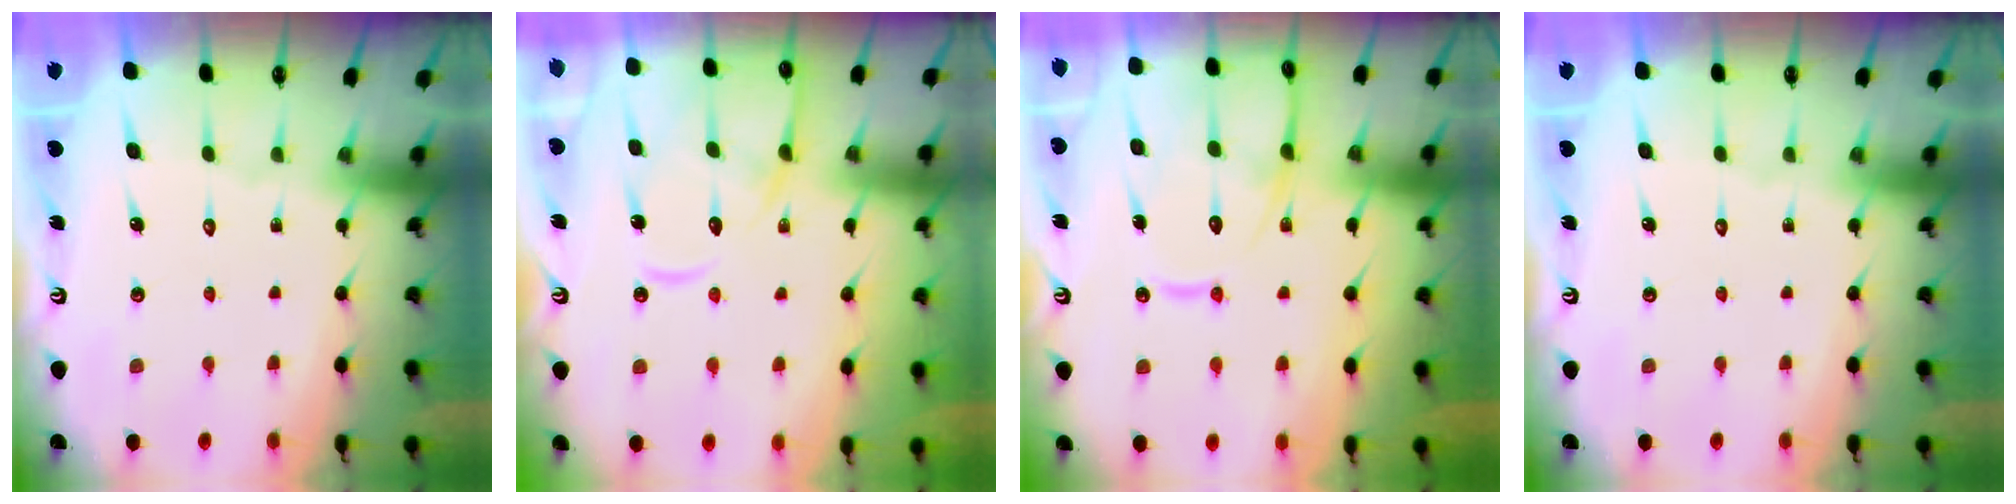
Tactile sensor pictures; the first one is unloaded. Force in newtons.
{"total": 13.2, "press": 13.2, "slide": 1.2}
{"total": 14.4, "press": 14.4, "slide": 1.4}
{"total": 0.0}